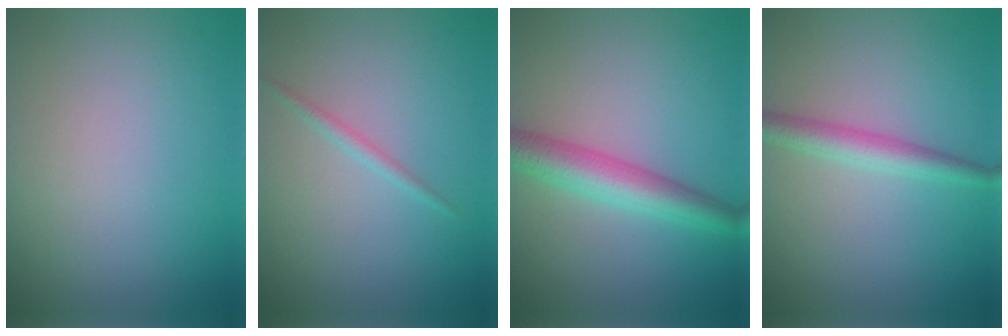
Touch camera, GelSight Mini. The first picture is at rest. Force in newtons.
{"total": 1.0, "press": 1.0, "slide": 0.0}
{"total": 4.8, "press": 4.8, "slide": 0.1}
{"total": 2.7, "press": 2.7, "slide": 0.0}